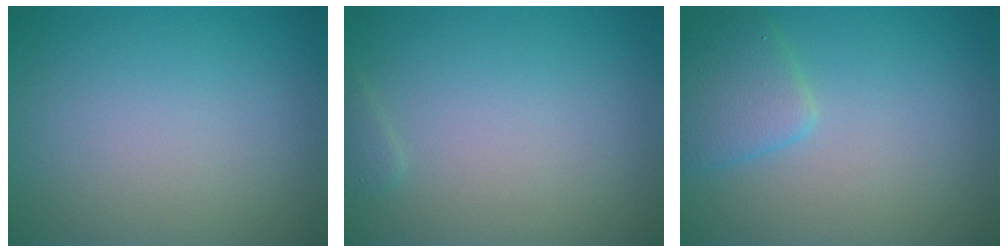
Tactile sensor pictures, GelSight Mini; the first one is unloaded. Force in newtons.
{"total": 0.6, "press": 0.6, "slide": 0.1}
{"total": 2.8, "press": 2.8, "slide": 0.1}